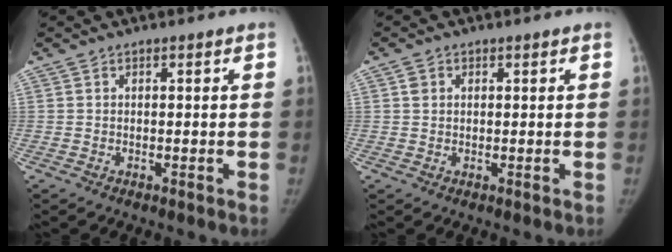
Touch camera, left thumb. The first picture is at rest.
{"total": 1.7, "force": [0.5, 1.5, 0.8], "torque": [-0.008, 0.002, 0.007]}